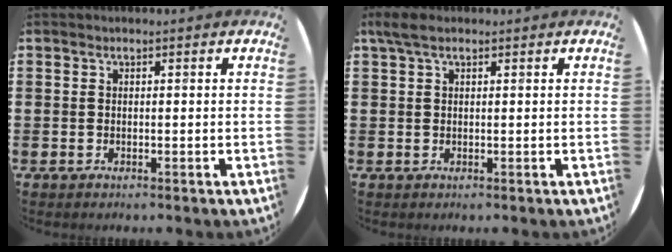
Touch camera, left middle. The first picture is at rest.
{"total": 2.1, "force": [1.3, 0.9, 1.4], "torque": [-0.030, 0.007, 0.022]}